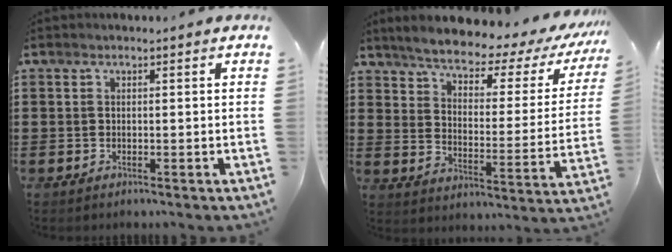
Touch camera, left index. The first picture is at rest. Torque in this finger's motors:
{"motor_torque": [2.14, 0.00, 1.05, 0.15]}